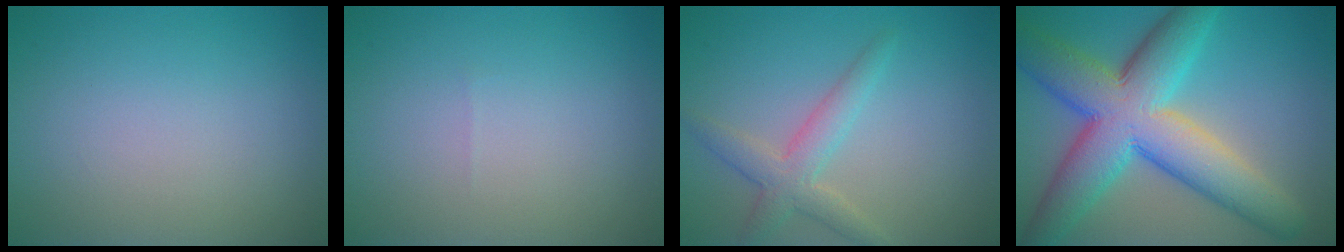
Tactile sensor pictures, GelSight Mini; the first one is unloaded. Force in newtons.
{"total": 0.0}
{"total": 3.1, "press": 3.1, "slide": 0.2}
{"total": 11.6, "press": 11.6, "slide": 0.2}